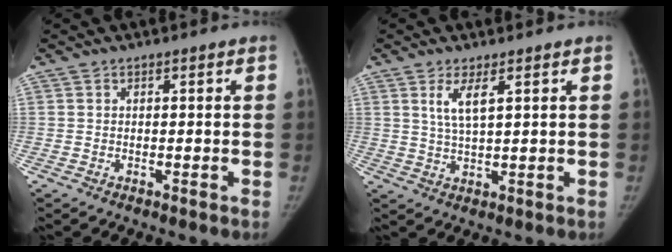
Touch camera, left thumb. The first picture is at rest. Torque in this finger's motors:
{"motor_torque": [0.05, -0.24, 0.74, -0.40, 0.02]}